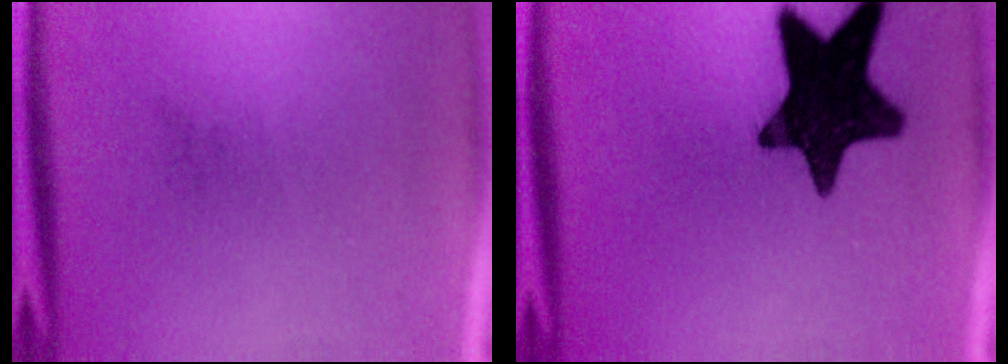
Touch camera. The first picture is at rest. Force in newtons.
{"total": 17.4}